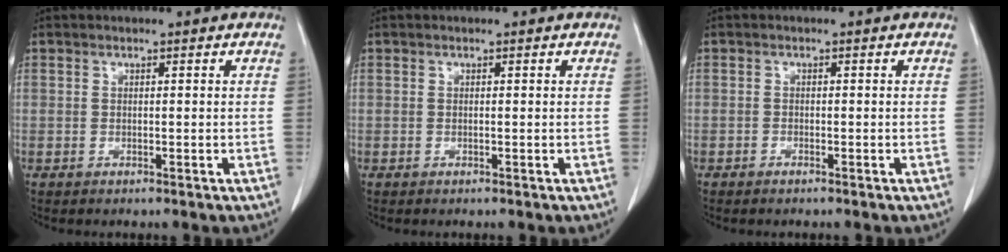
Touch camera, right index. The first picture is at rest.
{"total": 0.0}
{"total": 0.7, "force": [-0.6, 0.2, 0.3], "torque": [-0.009, -0.001, -0.010]}